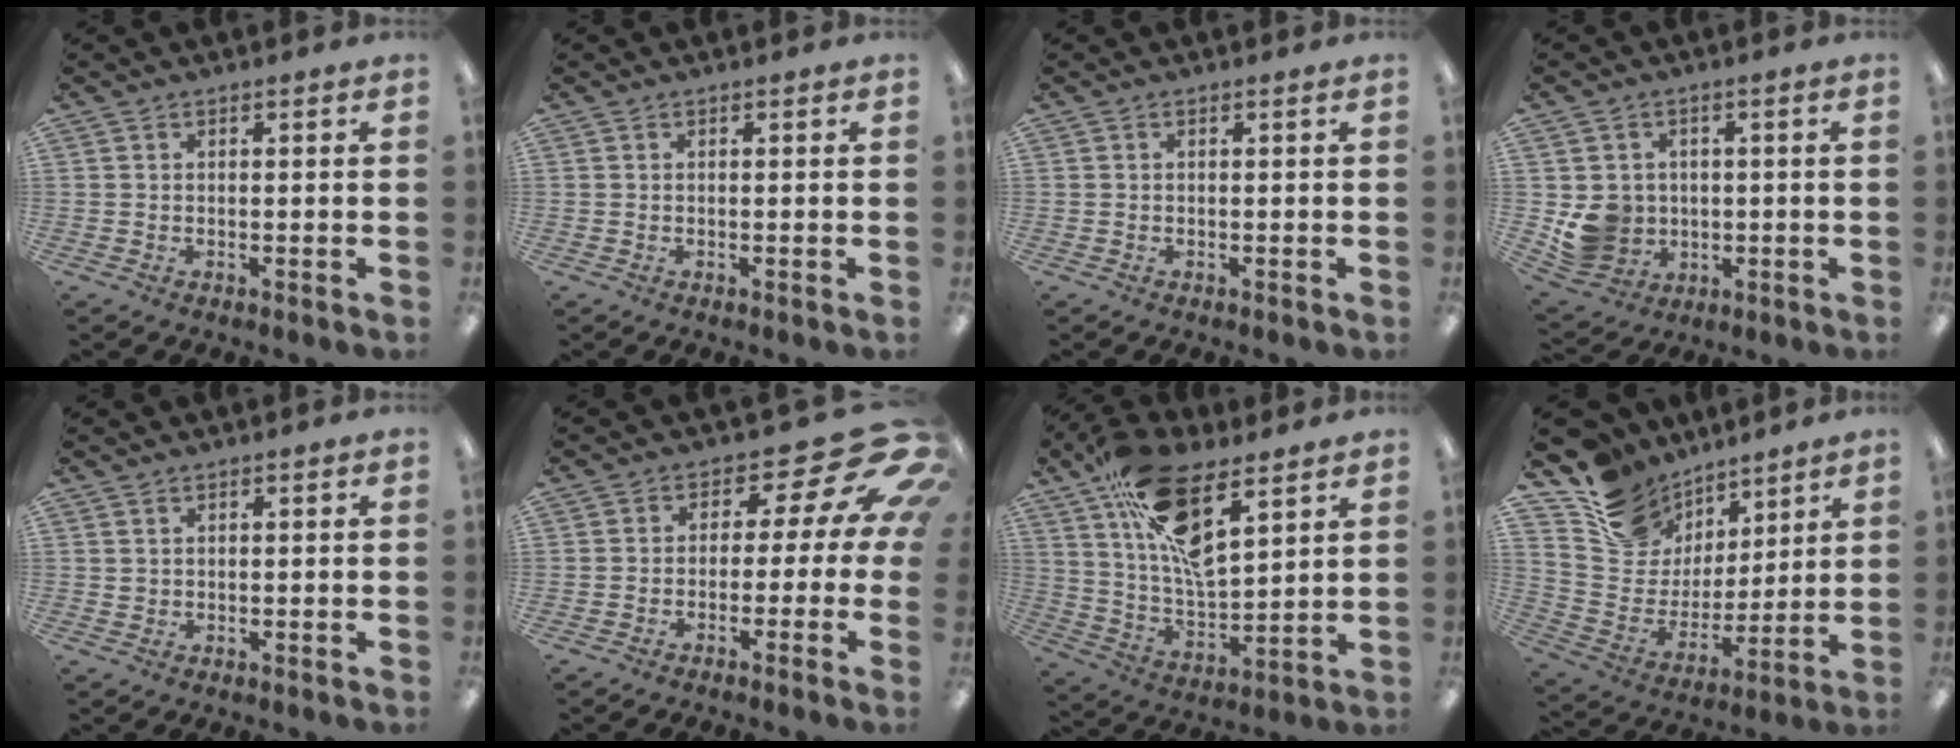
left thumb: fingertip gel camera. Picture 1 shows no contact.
{"total": 0.0}
{"total": 0.0}
{"total": 8.3, "force": [0.0, 8.0, 2.0], "torque": [-0.052, -0.002, 0.010]}
{"total": 1.2, "force": [0.7, 1.0, 0.0], "torque": [-0.002, 0.002, 0.013]}
{"total": 13.4, "force": [5.2, 6.1, 10.7], "torque": [-0.156, -0.029, 0.078]}
{"total": 18.7, "force": [11.1, 7.5, 13.0], "torque": [-0.235, -0.051, 0.196]}
{"total": 15.3, "force": [10.8, 10.4, 3.1], "torque": [-0.077, -0.077, 0.209]}